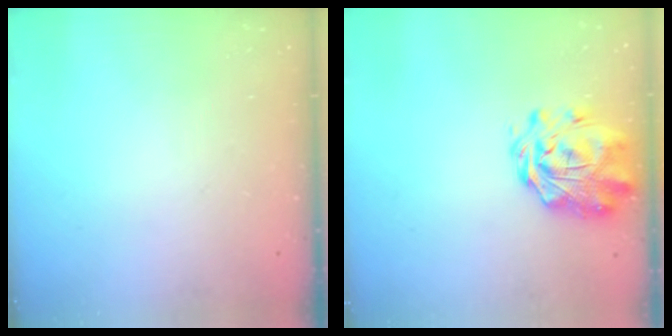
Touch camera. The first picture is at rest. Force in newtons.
{"total": 2.9, "press": 2.6, "slide": 1.4}